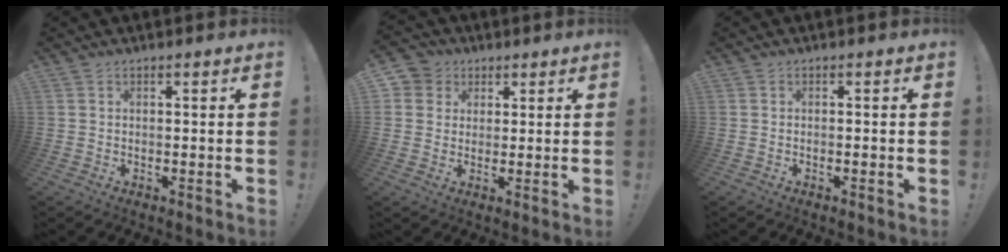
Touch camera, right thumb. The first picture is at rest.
{"total": 5.3, "force": [1.5, 5.0, 1.0], "torque": [-0.019, -0.005, 0.029]}
{"total": 0.5, "force": [-0.3, -0.1, 0.4], "torque": [-0.006, 0.000, -0.005]}